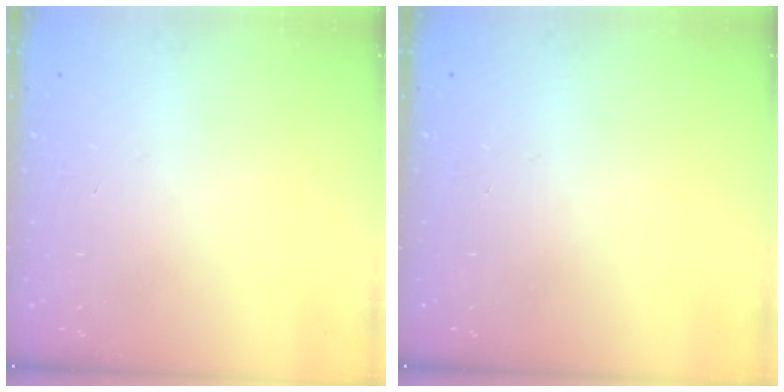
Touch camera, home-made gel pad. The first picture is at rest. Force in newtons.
{"total": 0.0}